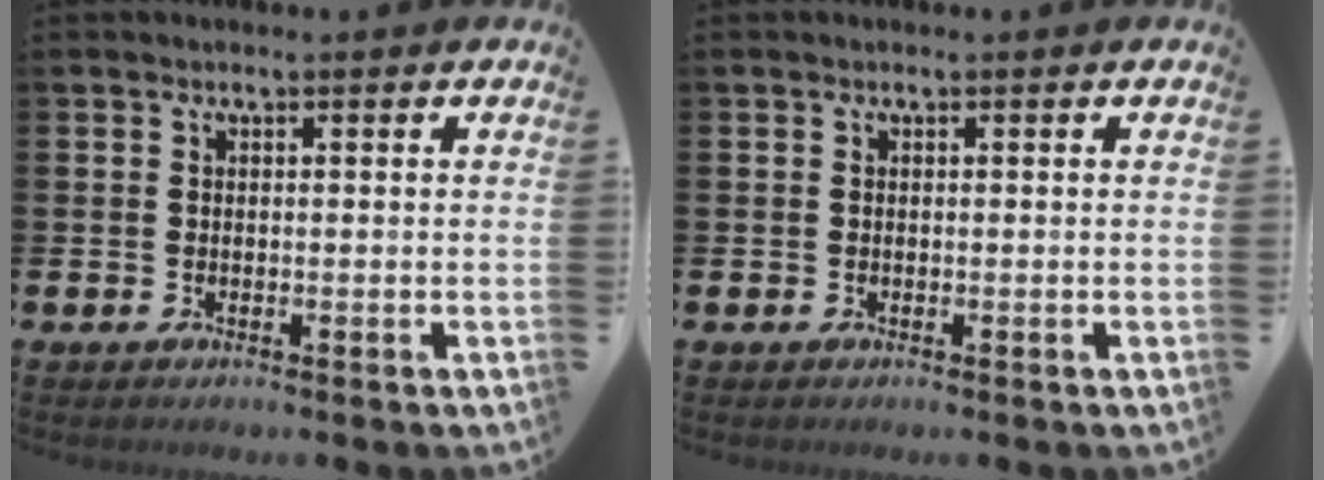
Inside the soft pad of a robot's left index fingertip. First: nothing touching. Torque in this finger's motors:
{"motor_torque": [0.00, 0.00, 0.00, 0.00]}